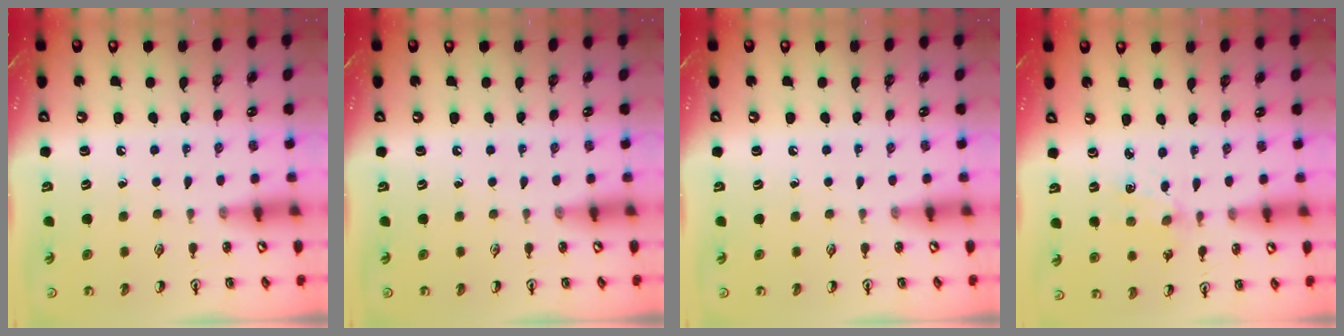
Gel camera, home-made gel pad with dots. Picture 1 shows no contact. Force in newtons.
{"total": 0.0}
{"total": 0.0}
{"total": 1.9, "press": 1.9, "slide": 0.3}